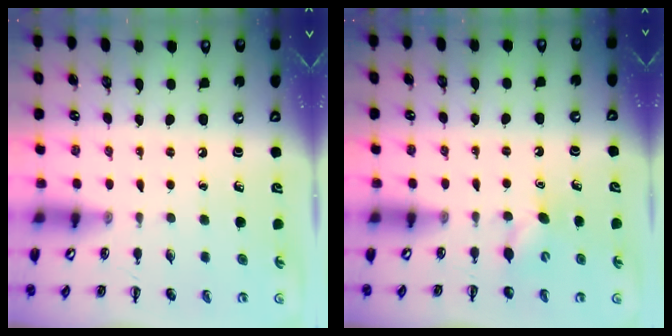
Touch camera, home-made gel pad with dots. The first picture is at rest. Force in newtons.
{"total": 3.9, "press": 3.7, "slide": 1.0}